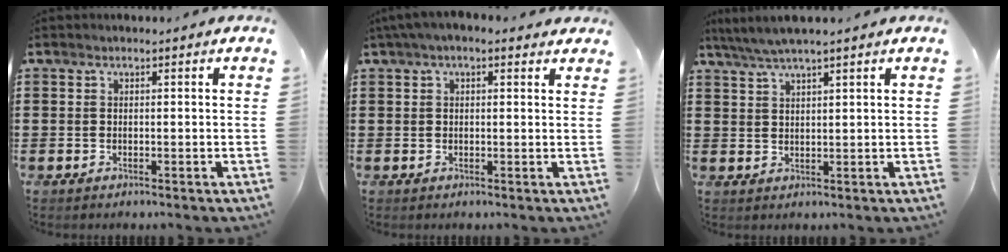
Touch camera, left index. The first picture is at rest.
{"total": 2.4, "force": [1.3, 1.1, 1.8], "torque": [-0.038, 0.007, 0.022]}
{"total": 3.6, "force": [2.9, -0.2, 2.0], "torque": [-0.045, -0.004, 0.054]}